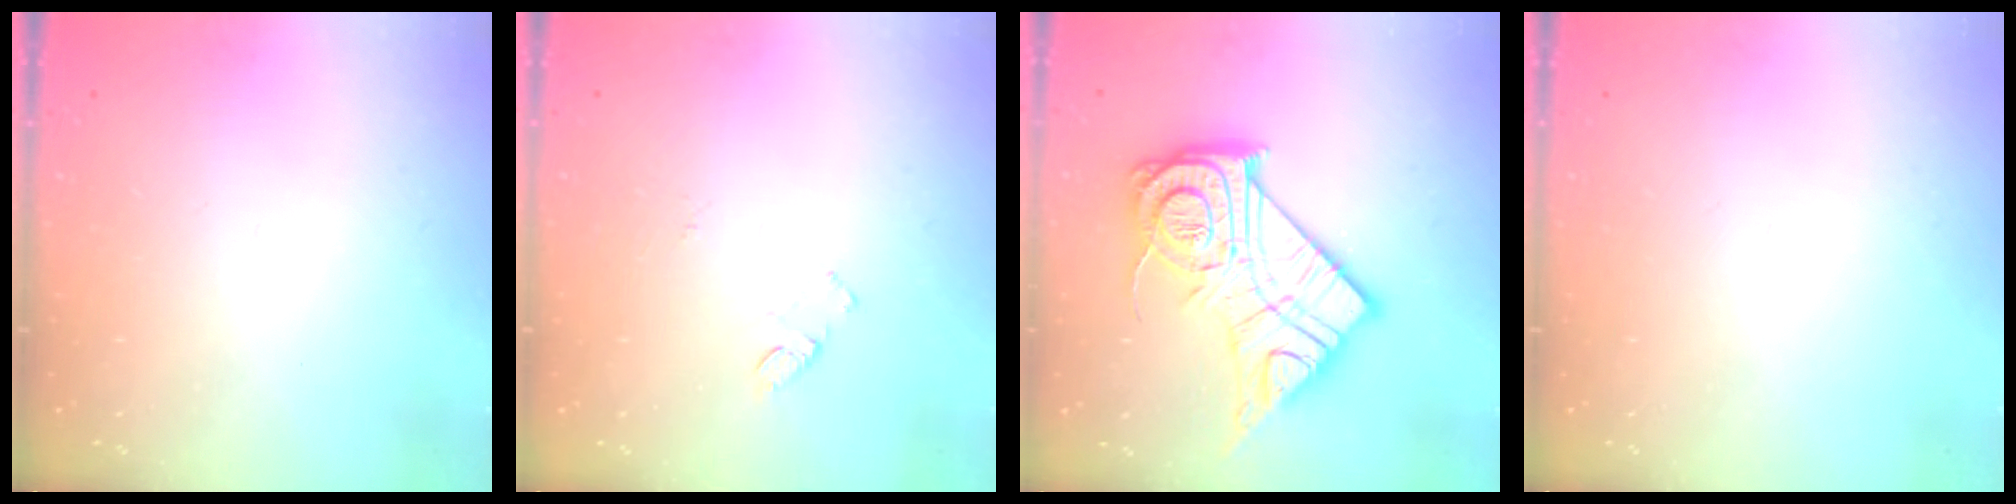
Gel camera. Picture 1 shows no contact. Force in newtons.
{"total": 6.2, "press": 6.2, "slide": 0.5}
{"total": 23.3, "press": 23.3, "slide": 1.7}
{"total": 0.0}